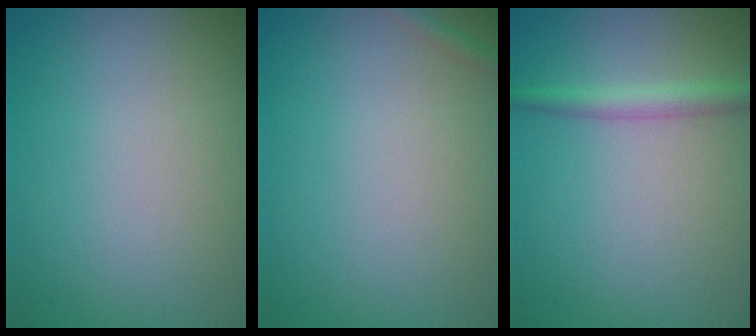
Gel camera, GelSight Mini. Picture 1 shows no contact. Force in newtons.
{"total": 0.8, "press": 0.8, "slide": 0.1}
{"total": 2.2, "press": 2.2, "slide": 0.1}